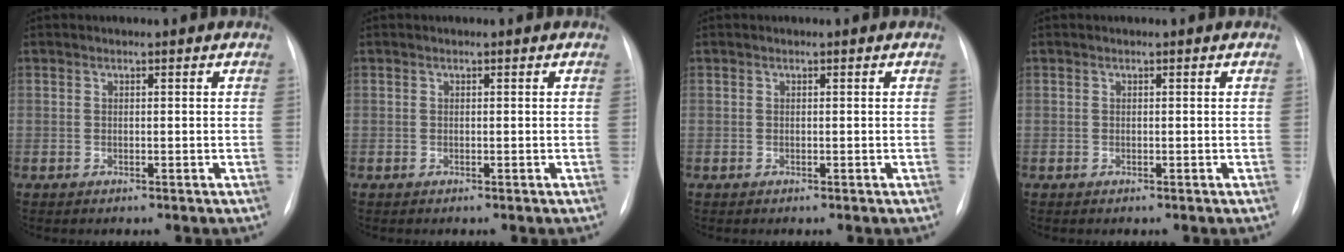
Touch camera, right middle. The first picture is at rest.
{"total": 0.0}
{"total": 0.0}
{"total": 0.0}